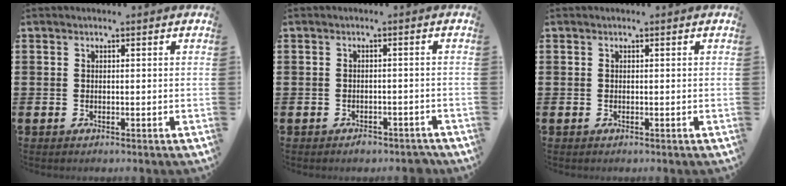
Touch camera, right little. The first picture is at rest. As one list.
[{"total": 1.2, "force": [-1.1, 0.5, 0.3], "torque": [-0.009, 0.001, -0.024]}, {"total": 0.0}]